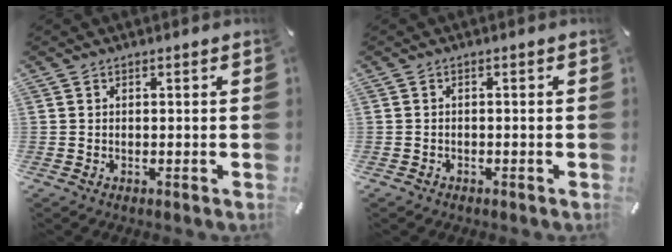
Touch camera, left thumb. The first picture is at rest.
{"total": 0.8, "force": [-0.6, 0.5, 0.1], "torque": [-0.003, 0.003, -0.015]}